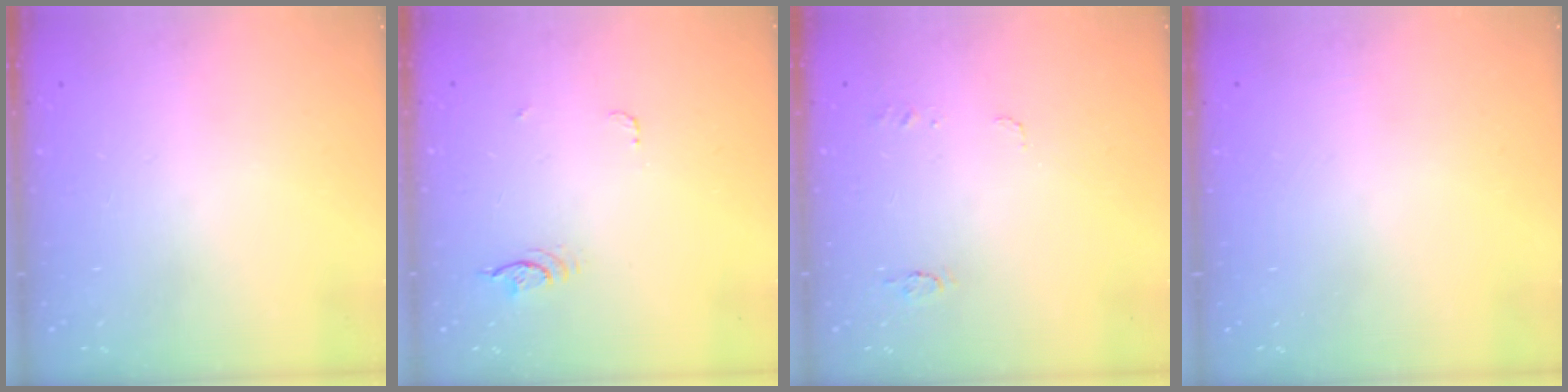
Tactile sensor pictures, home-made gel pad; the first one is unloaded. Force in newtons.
{"total": 3.8, "press": 3.4, "slide": 1.6}
{"total": 5.2, "press": 5.1, "slide": 0.5}
{"total": 0.0}